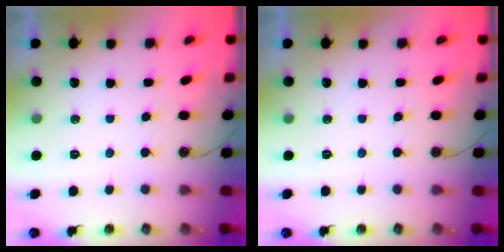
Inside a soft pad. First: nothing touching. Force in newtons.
{"total": 0.0}